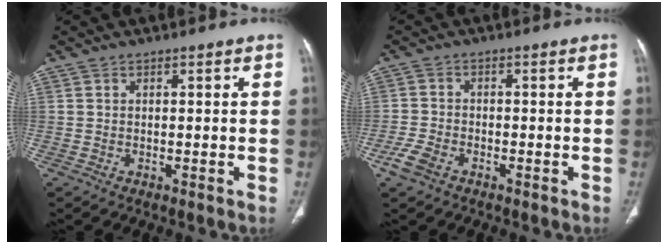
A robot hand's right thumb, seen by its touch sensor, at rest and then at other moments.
{"total": 4.3, "force": [-2.6, 2.4, 2.5], "torque": [-0.063, 0.007, -0.050]}